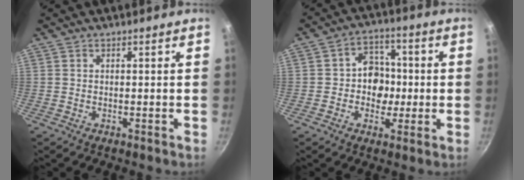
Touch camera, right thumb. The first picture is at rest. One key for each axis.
{"total": 8.6, "fx": -0.3, "fy": 7.3, "fz": 4.6, "tx": -0.014, "ty": 0.012, "tz": -0.016}